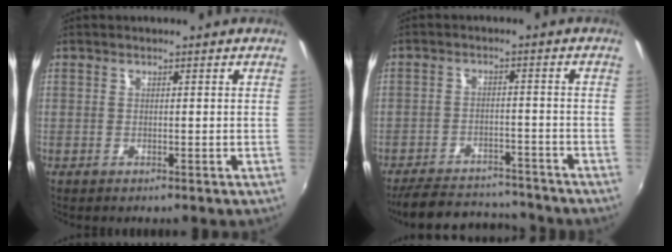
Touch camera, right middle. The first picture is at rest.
{"total": 14.5, "force": [-13.0, 4.2, 4.8], "torque": [-0.118, 0.004, -0.184]}